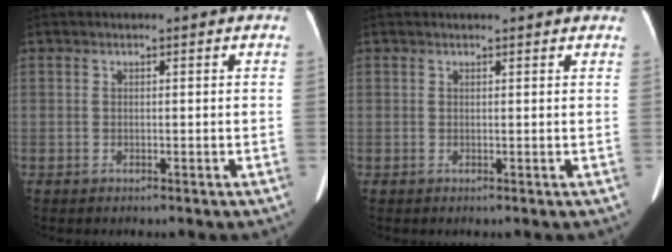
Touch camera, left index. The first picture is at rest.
{"total": 4.3, "force": [4.0, 0.9, 1.5], "torque": [-0.017, 0.020, 0.035]}